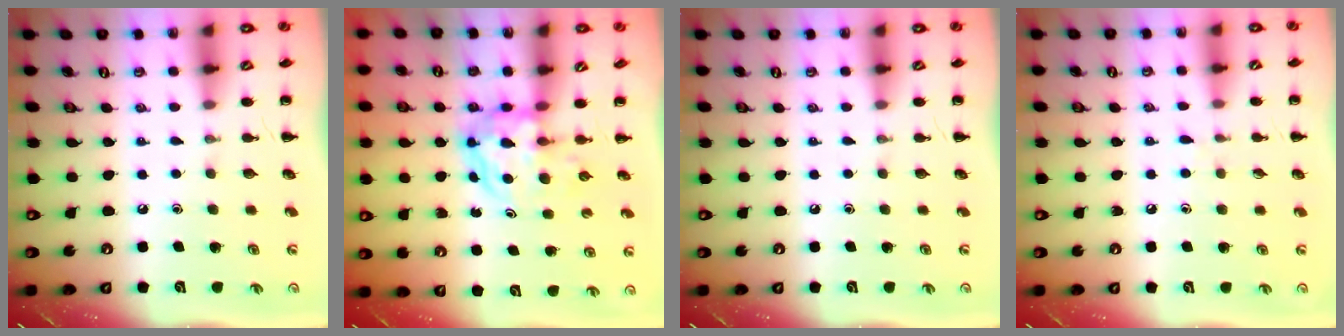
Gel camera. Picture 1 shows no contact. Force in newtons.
{"total": 4.7, "press": 4.6, "slide": 1.1}
{"total": 0.0}
{"total": 5.1, "press": 4.8, "slide": 1.9}